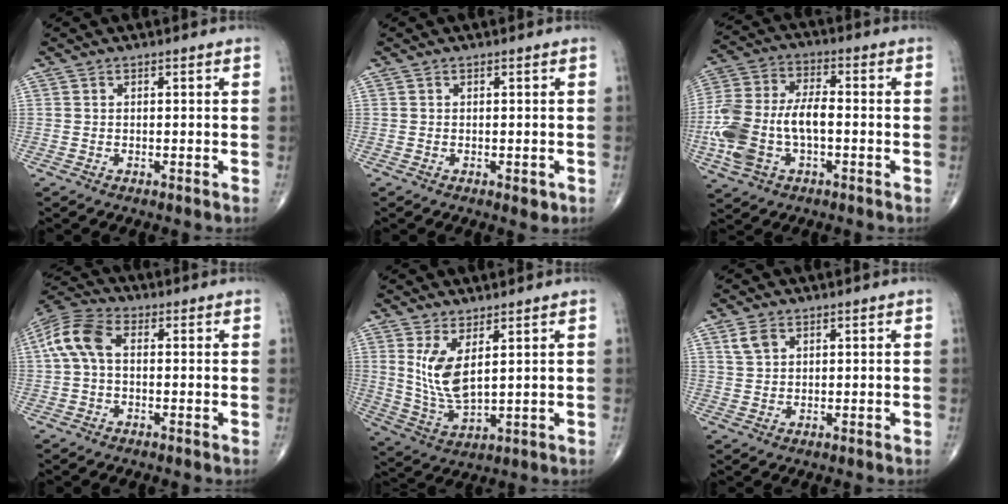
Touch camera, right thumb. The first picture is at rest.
{"total": 1.5, "force": [-0.5, 0.8, 1.2], "torque": [-0.006, -0.001, -0.005]}
{"total": 15.5, "force": [-3.0, 8.5, 12.6], "torque": [-0.282, 0.024, -0.055]}
{"total": 8.3, "force": [0.7, 5.0, 6.6], "torque": [-0.146, 0.026, 0.006]}
{"total": 8.5, "force": [2.9, 3.4, 7.2], "torque": [-0.146, -0.030, 0.070]}
{"total": 3.0, "force": [1.6, 1.9, 1.7], "torque": [-0.032, 0.000, 0.038]}